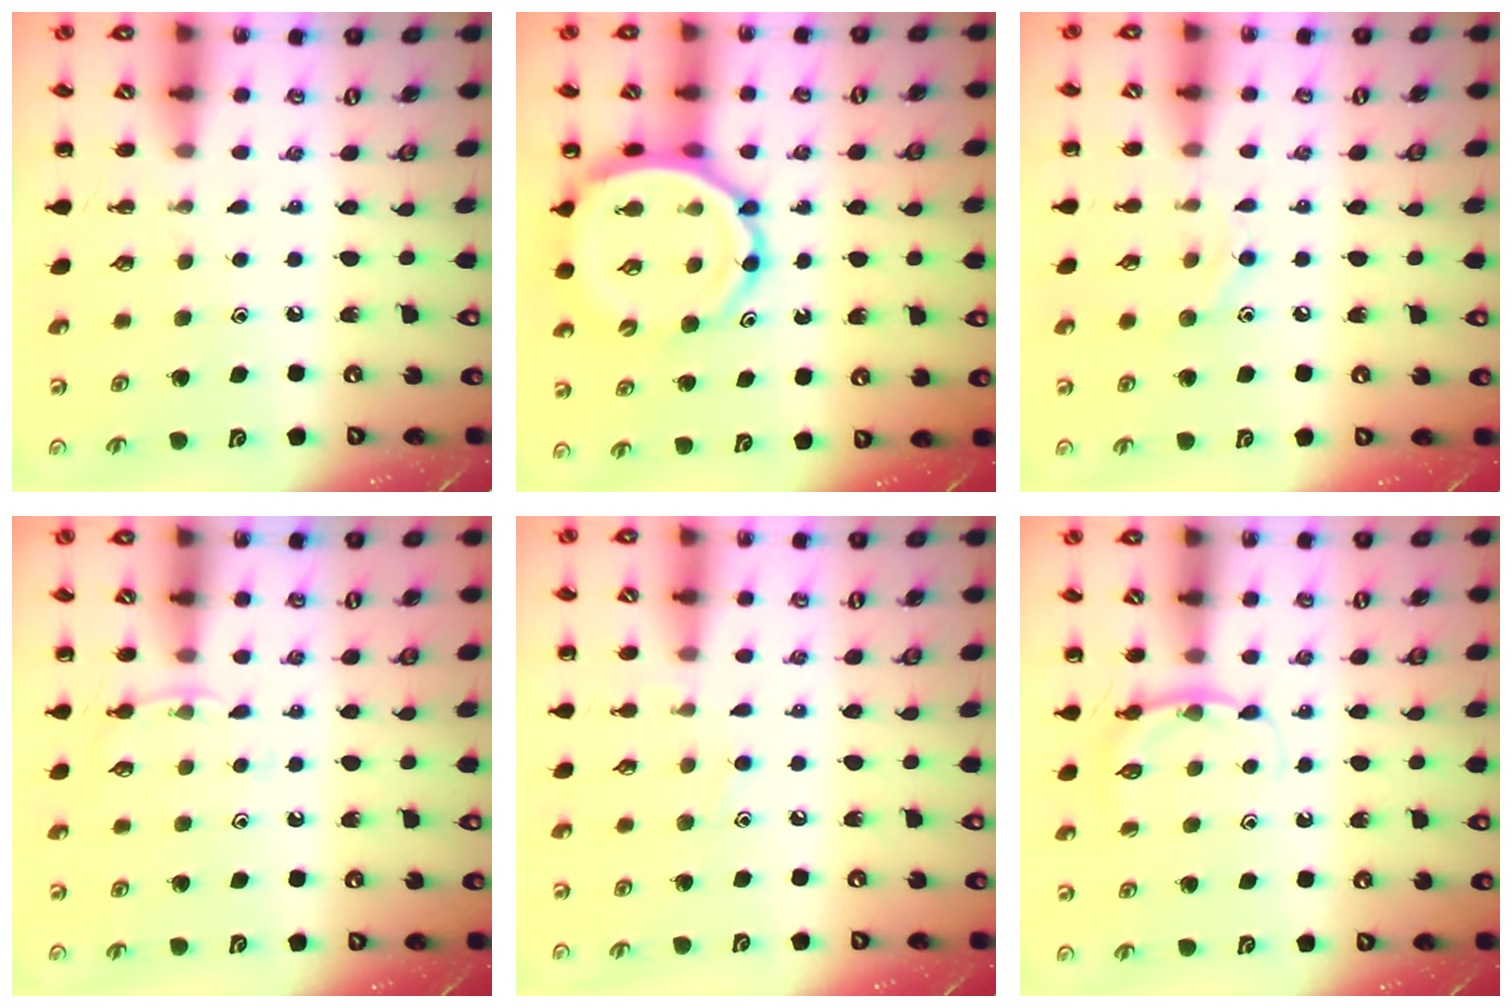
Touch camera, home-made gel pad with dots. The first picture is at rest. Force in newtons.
{"total": 10.7, "press": 10.1, "slide": 3.4}
{"total": 6.8, "press": 6.6, "slide": 1.3}
{"total": 4.9, "press": 4.6, "slide": 1.5}
{"total": 7.2, "press": 6.8, "slide": 2.4}
{"total": 4.7, "press": 4.5, "slide": 1.5}